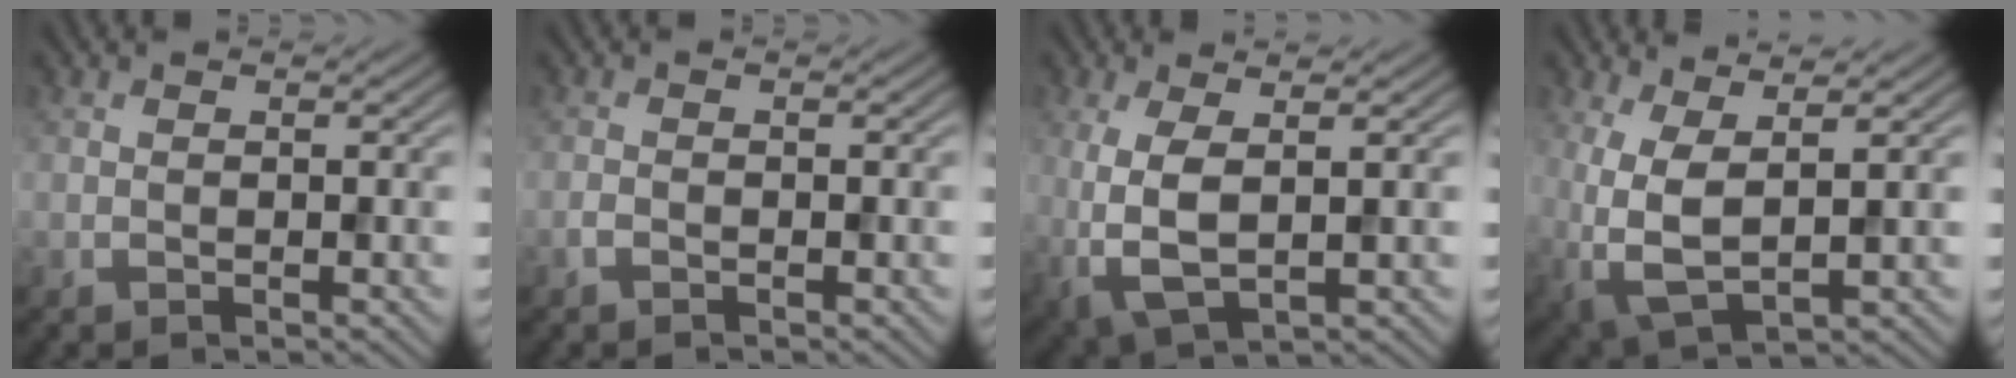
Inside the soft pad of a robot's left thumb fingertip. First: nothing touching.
{"total": 0.8, "force": [-0.6, 0.3, 0.4], "torque": [-0.008, 0.002, -0.013]}
{"total": 5.8, "force": [0.2, 2.2, 5.3], "torque": [-0.127, -0.004, 0.003]}
{"total": 6.3, "force": [1.1, 2.5, 5.7], "torque": [-0.142, -0.006, 0.022]}